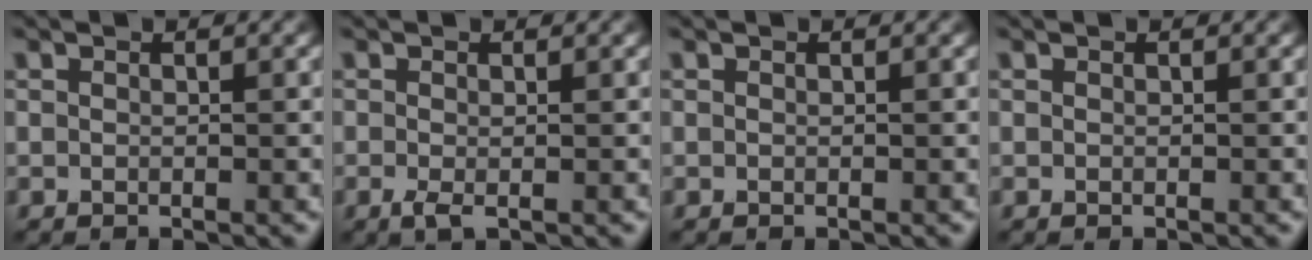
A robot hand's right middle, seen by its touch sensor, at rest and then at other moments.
{"total": 1.2, "force": [-0.4, 0.3, 1.1], "torque": [-0.024, -0.008, -0.009]}
{"total": 0.0}
{"total": 0.0}